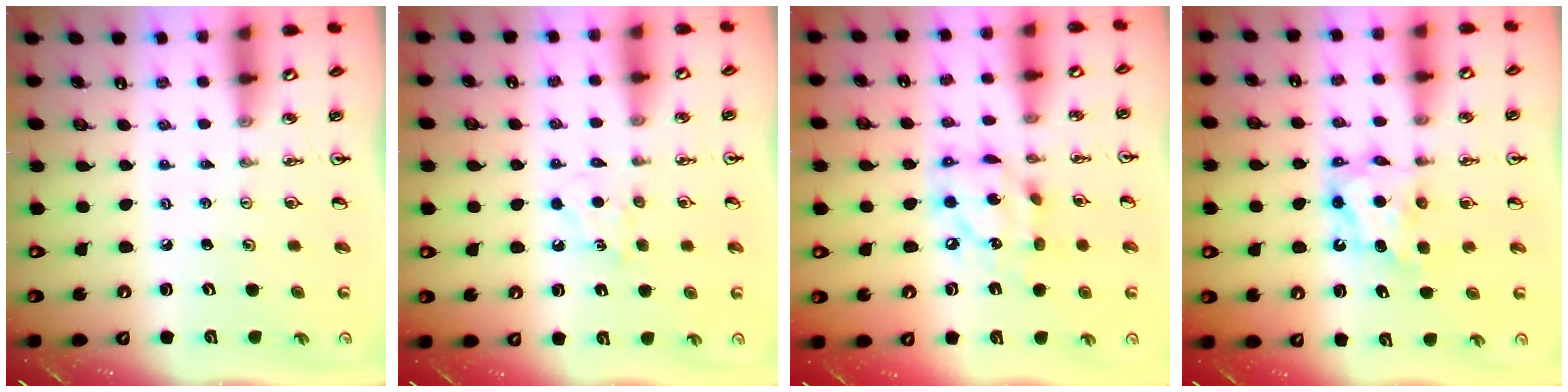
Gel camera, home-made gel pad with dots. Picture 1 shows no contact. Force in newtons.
{"total": 5.6, "press": 5.6, "slide": 0.8}
{"total": 12.6, "press": 12.5, "slide": 1.0}
{"total": 6.9, "press": 6.9, "slide": 0.6}